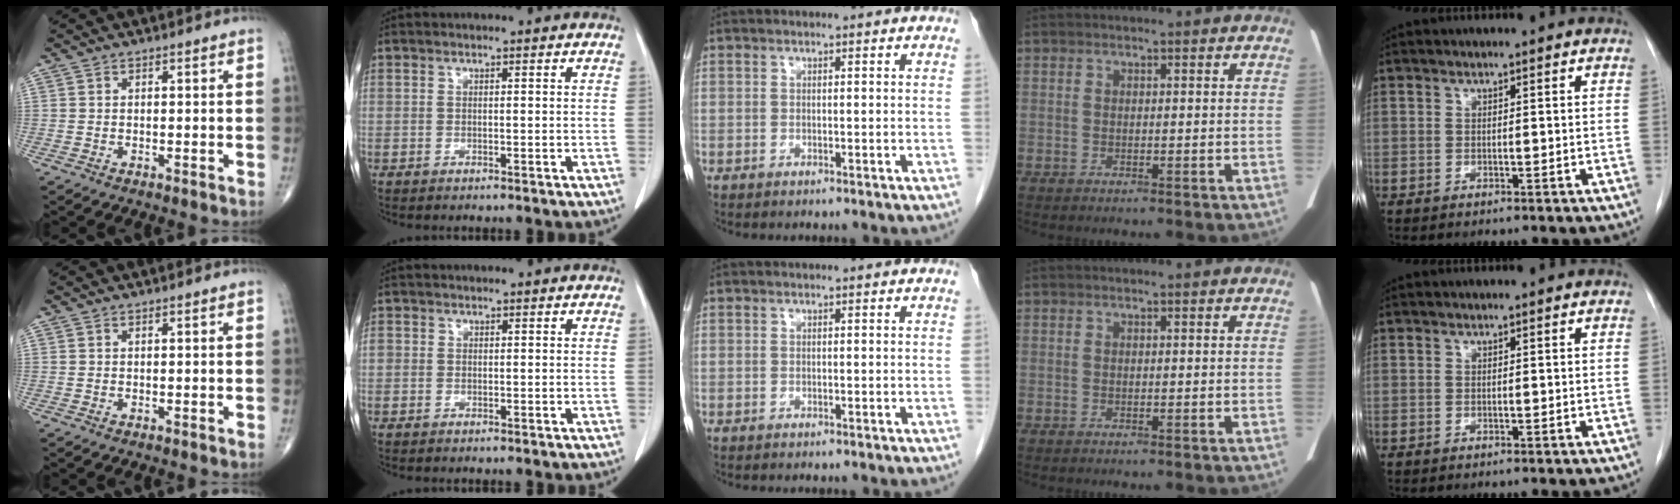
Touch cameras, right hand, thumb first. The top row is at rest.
{"index": {"total": 1.2, "force": [0.0, 1.1, 0.3], "torque": [-0.002, 0.007, 0.000]}}